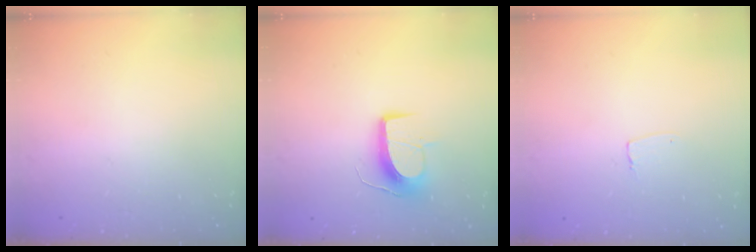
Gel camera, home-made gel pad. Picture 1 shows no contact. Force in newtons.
{"total": 10.7, "press": 10.7, "slide": 0.4}
{"total": 3.5, "press": 3.5, "slide": 0.2}